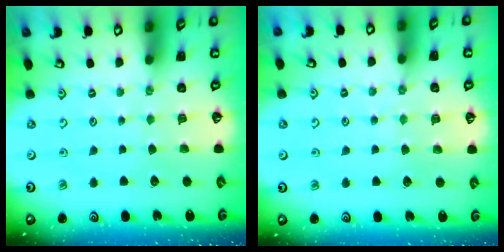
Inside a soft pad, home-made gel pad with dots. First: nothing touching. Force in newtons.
{"total": 4.5, "press": 4.5, "slide": 0.6}